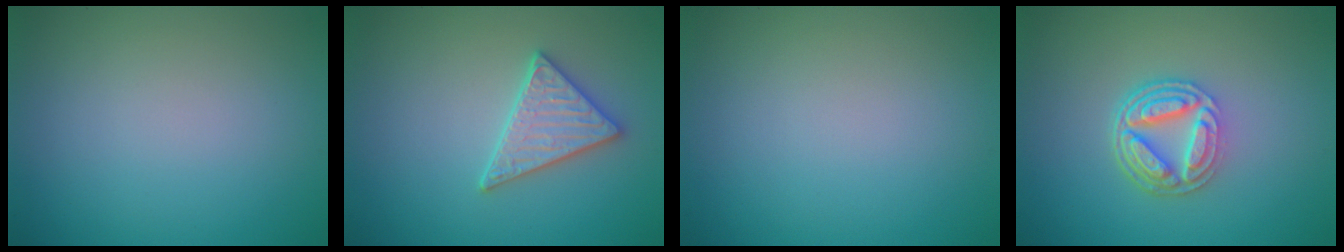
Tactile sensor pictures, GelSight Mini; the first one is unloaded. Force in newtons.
{"total": 3.0, "press": 2.9, "slide": 0.7}
{"total": 0.0}
{"total": 5.0, "press": 3.7, "slide": 3.3}